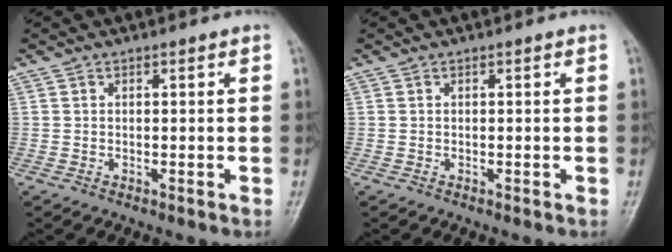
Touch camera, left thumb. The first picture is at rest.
{"total": 0.0}